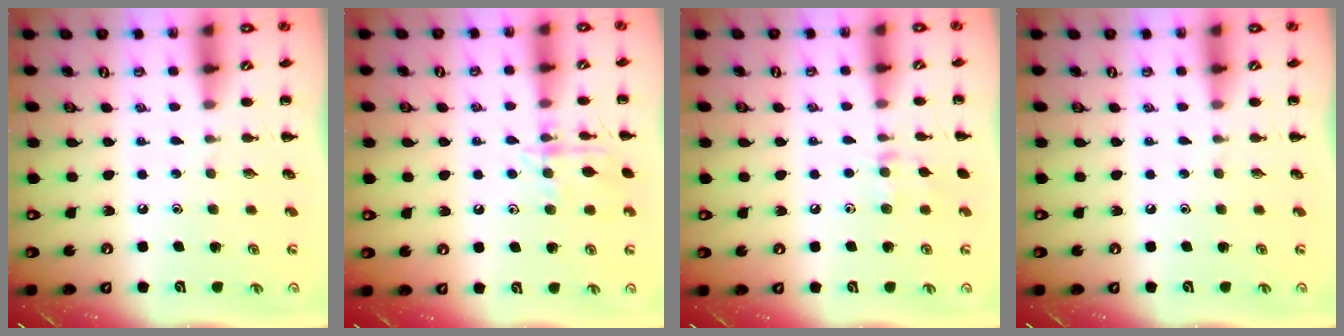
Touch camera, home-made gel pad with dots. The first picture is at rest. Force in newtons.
{"total": 10.8, "press": 10.7, "slide": 1.2}
{"total": 7.4, "press": 7.1, "slide": 2.0}
{"total": 0.0}